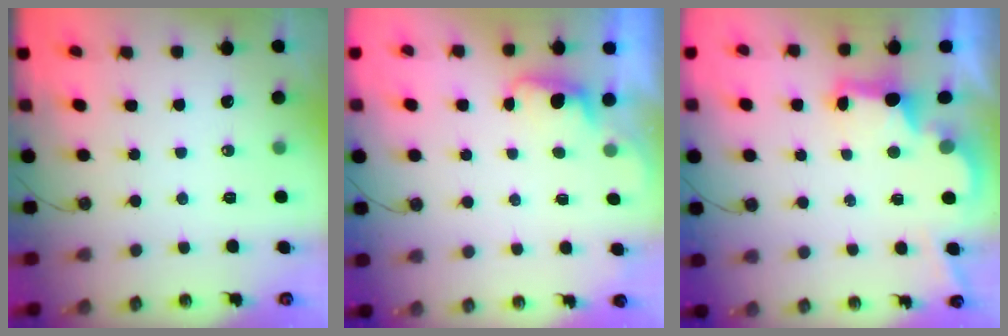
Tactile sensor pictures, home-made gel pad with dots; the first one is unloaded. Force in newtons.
{"total": 1.2, "press": 1.0, "slide": 0.7}
{"total": 2.9, "press": 2.7, "slide": 0.9}